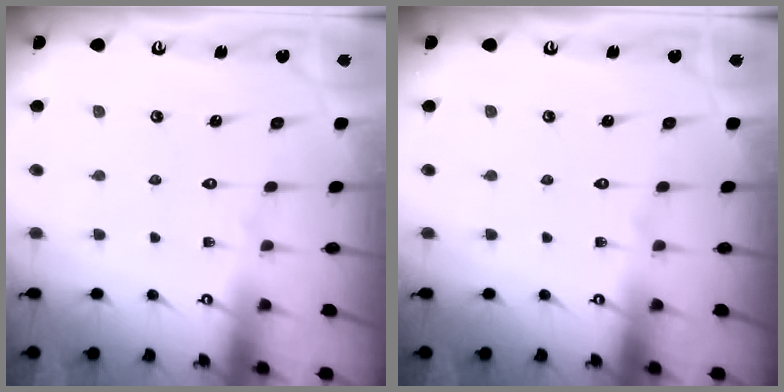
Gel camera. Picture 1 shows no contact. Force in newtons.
{"total": 0.0}